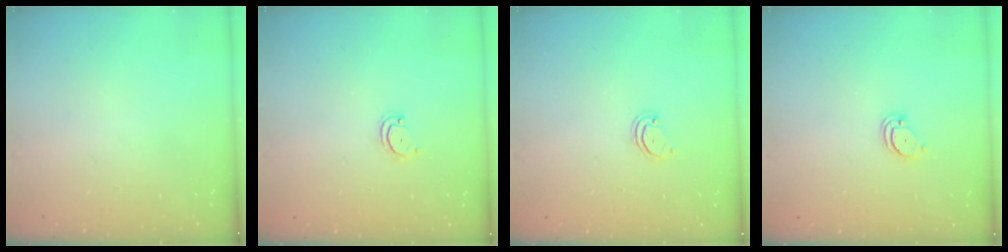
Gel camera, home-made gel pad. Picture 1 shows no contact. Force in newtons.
{"total": 2.8, "press": 2.8, "slide": 0.3}
{"total": 2.5, "press": 2.5, "slide": 0.2}
{"total": 2.1, "press": 2.1, "slide": 0.1}